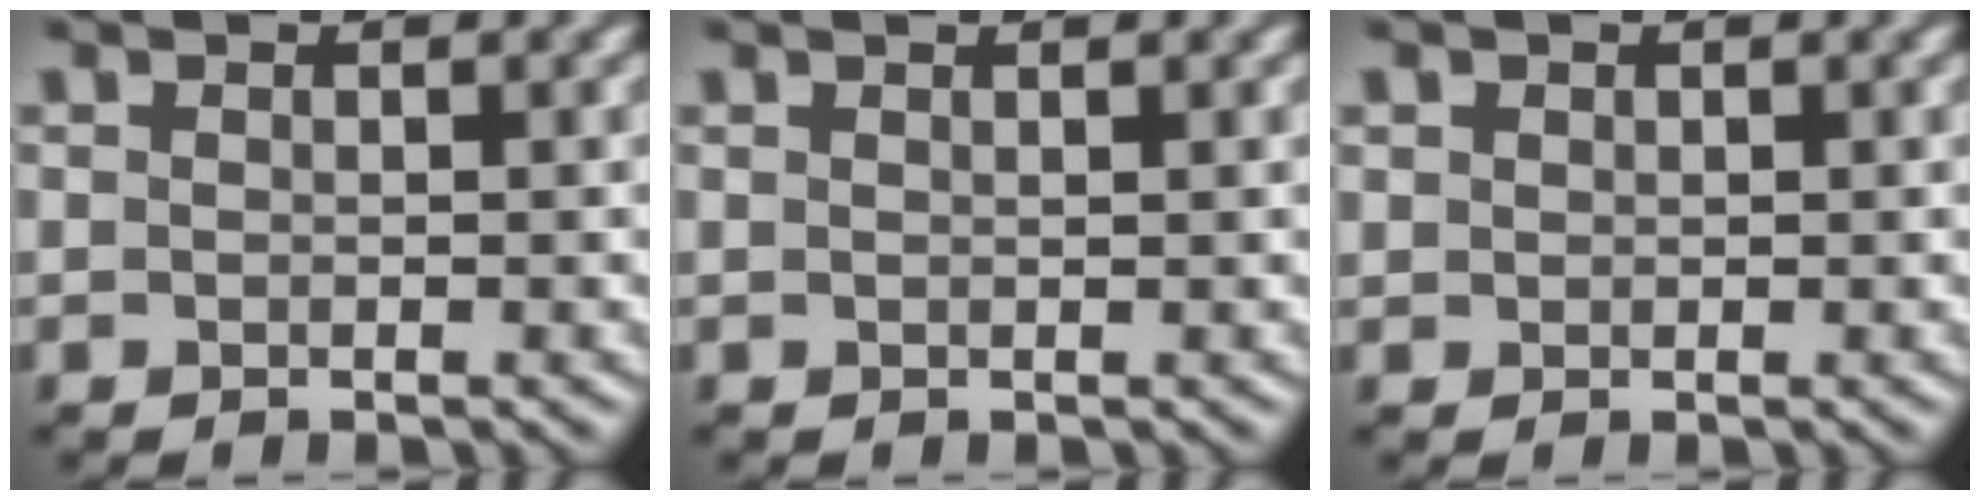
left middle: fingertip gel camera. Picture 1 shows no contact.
{"total": 0.9, "force": [0.7, 0.3, 0.5], "torque": [-0.003, 0.004, 0.001]}
{"total": 0.8, "force": [0.5, 0.4, -0.3], "torque": [0.007, 0.002, 0.010]}